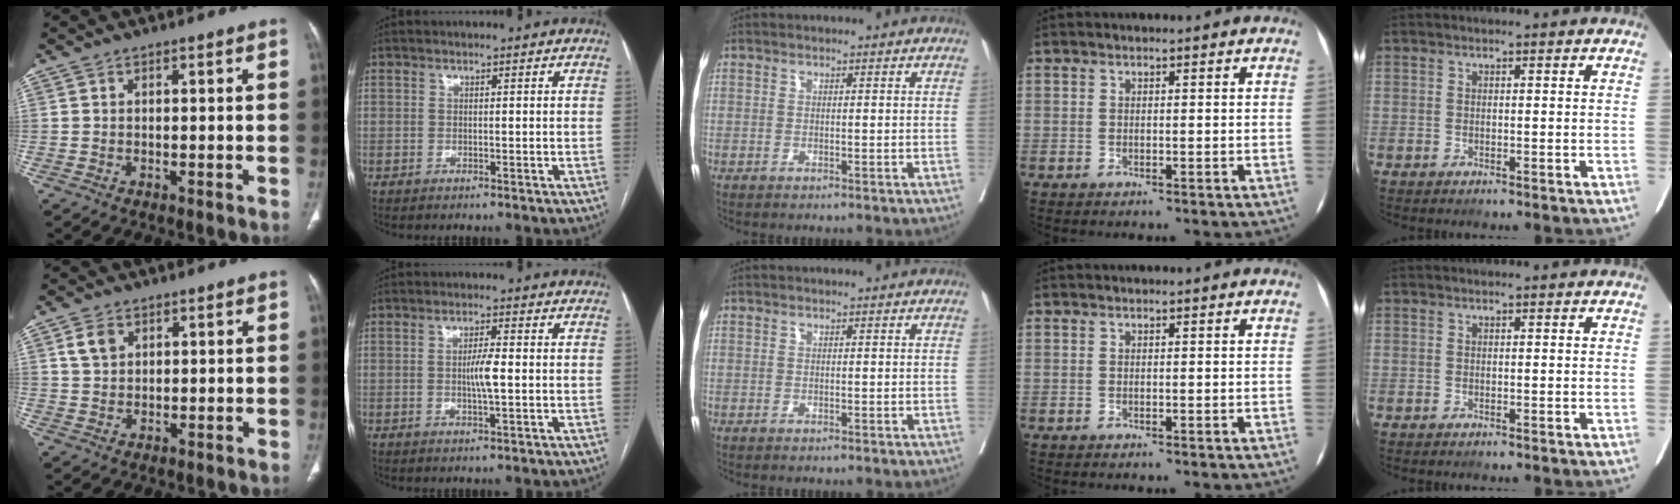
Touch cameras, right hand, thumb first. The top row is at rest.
{"thumb": {"total": 3.6, "force": [1.6, 2.6, 1.9], "torque": [-0.030, -0.001, 0.035]}, "index": {"total": 3.6, "force": [-0.3, 0.3, 3.6], "torque": [-0.065, -0.002, -0.004]}}